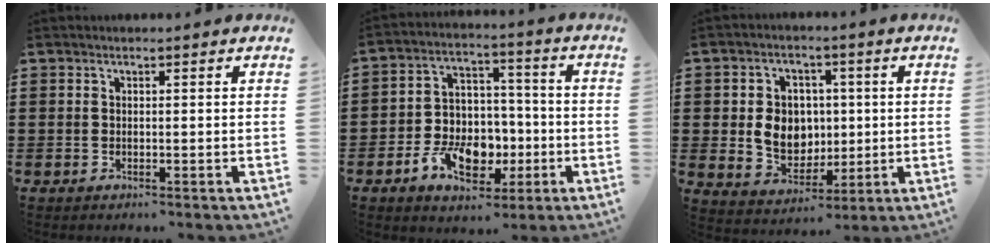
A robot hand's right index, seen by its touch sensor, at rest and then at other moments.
{"total": 9.6, "force": [-3.5, 6.9, 5.7], "torque": [-0.109, 0.019, -0.055]}
{"total": 7.6, "force": [0.3, 6.4, 4.0], "torque": [-0.079, 0.014, 0.005]}